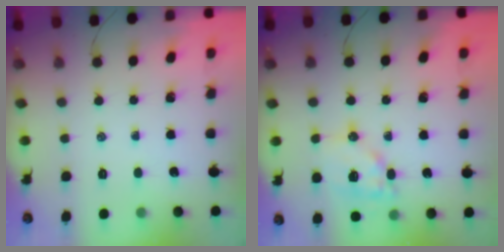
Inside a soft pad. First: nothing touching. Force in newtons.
{"total": 13.6, "press": 13.5, "slide": 2.0}